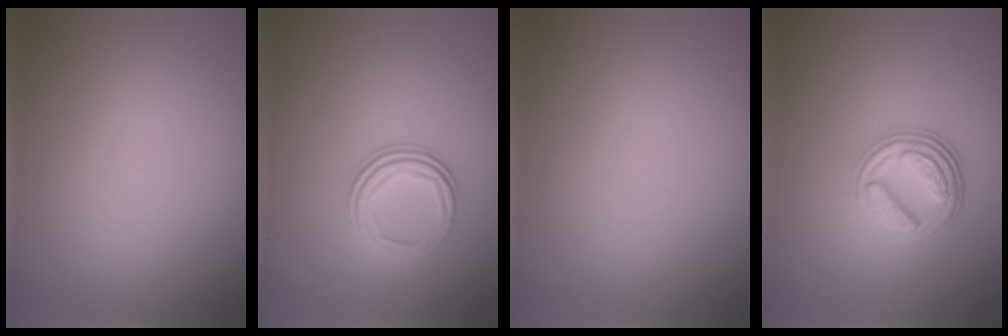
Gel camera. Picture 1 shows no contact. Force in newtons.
{"total": 3.2, "press": 2.3, "slide": 2.1}
{"total": 0.0}
{"total": 4.7, "press": 3.5, "slide": 3.2}